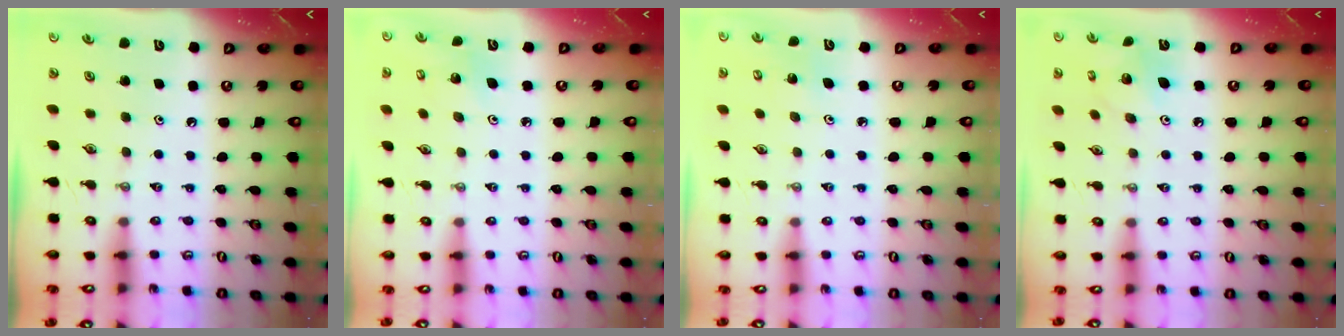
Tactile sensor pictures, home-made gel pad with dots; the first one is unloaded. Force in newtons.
{"total": 3.5, "press": 3.2, "slide": 1.4}
{"total": 2.8, "press": 2.7, "slide": 0.5}
{"total": 6.0, "press": 6.0, "slide": 0.2}